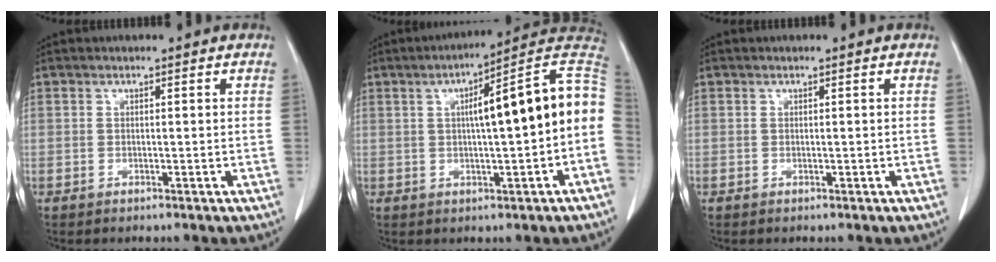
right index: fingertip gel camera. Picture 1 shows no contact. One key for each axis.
{"total": 14.6, "fx": 1.1, "fy": 1.1, "fz": 14.5, "tx": -0.200, "ty": 0.038, "tz": 0.010}
{"total": 0.0}